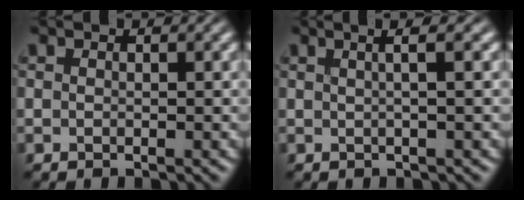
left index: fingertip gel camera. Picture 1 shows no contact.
{"total": 2.2, "force": [0.7, 0.4, 2.1], "torque": [-0.024, 0.015, 0.001]}